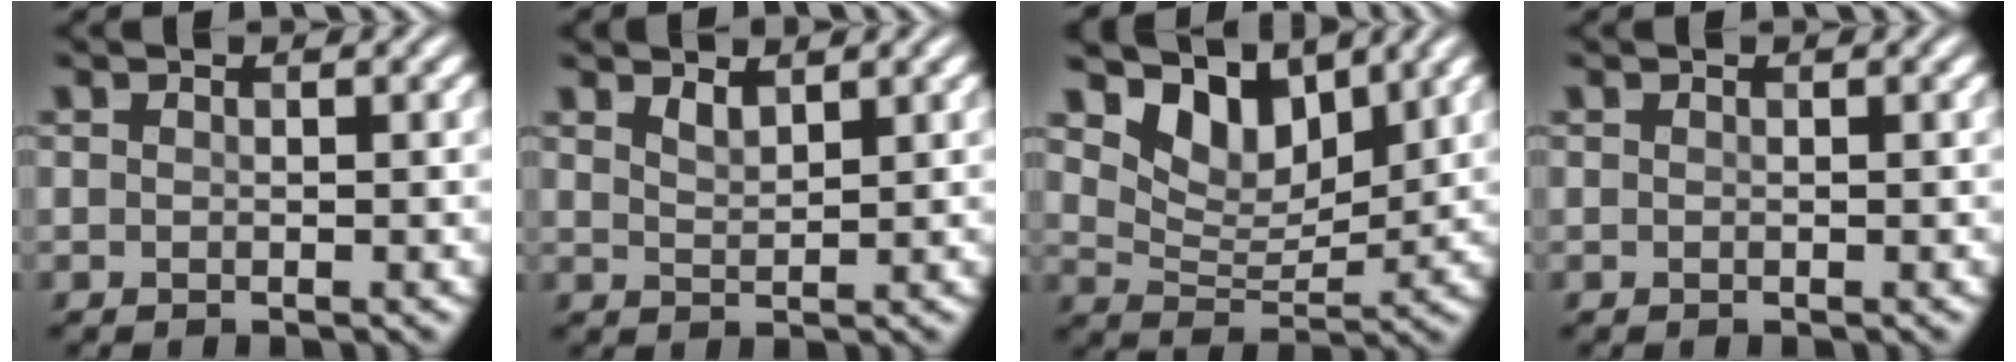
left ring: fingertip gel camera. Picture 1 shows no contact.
{"total": 1.4, "force": [1.2, 0.4, 0.7], "torque": [-0.016, -0.003, 0.026]}
{"total": 5.9, "force": [4.4, 2.7, 2.8], "torque": [-0.056, -0.006, 0.071]}
{"total": 0.0}